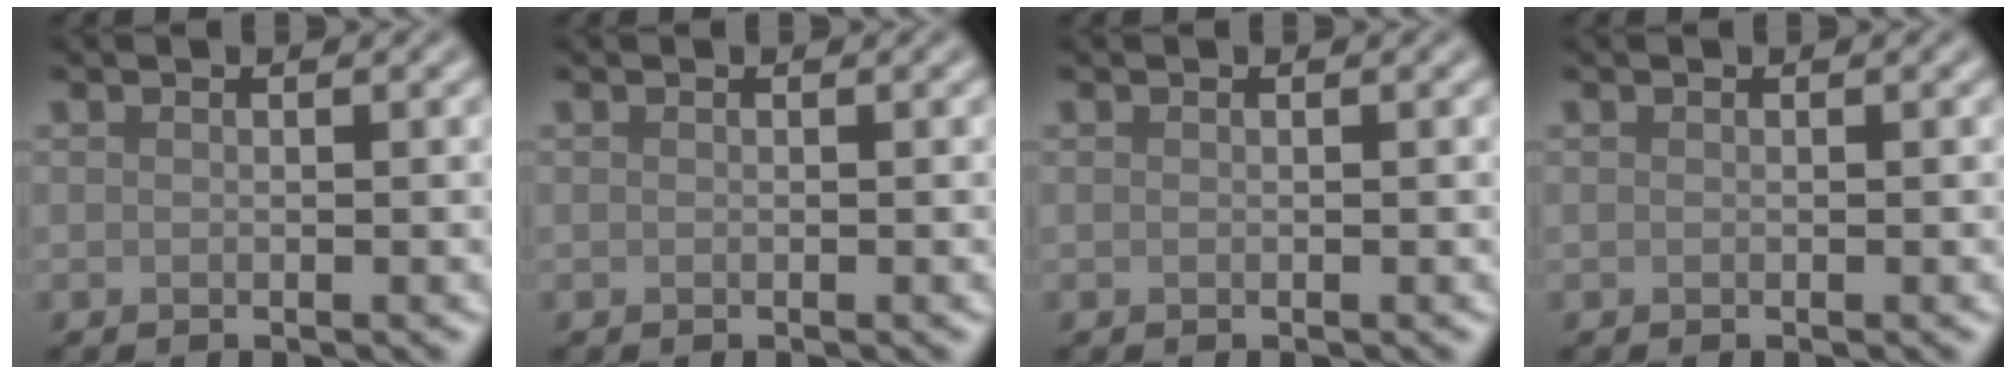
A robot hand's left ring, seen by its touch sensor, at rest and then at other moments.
{"total": 0.0}
{"total": 0.0}
{"total": 0.0}